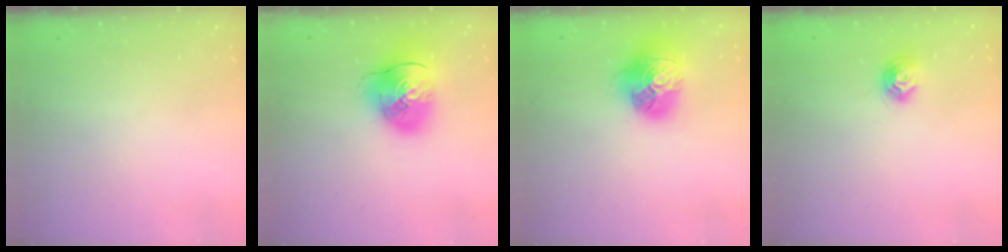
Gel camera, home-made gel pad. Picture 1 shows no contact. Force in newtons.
{"total": 13.9, "press": 13.7, "slide": 2.4}
{"total": 18.6, "press": 18.5, "slide": 1.9}
{"total": 8.3, "press": 8.3, "slide": 0.2}